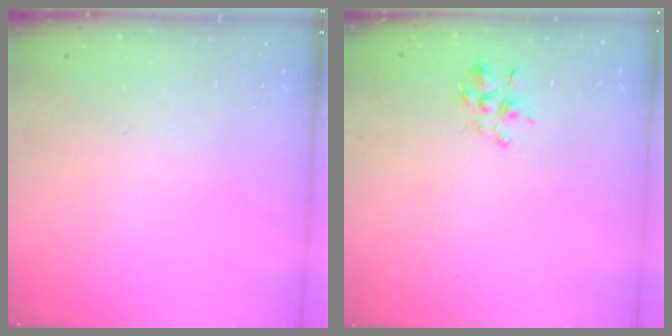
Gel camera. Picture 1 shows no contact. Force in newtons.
{"total": 3.9, "press": 3.7, "slide": 1.2}